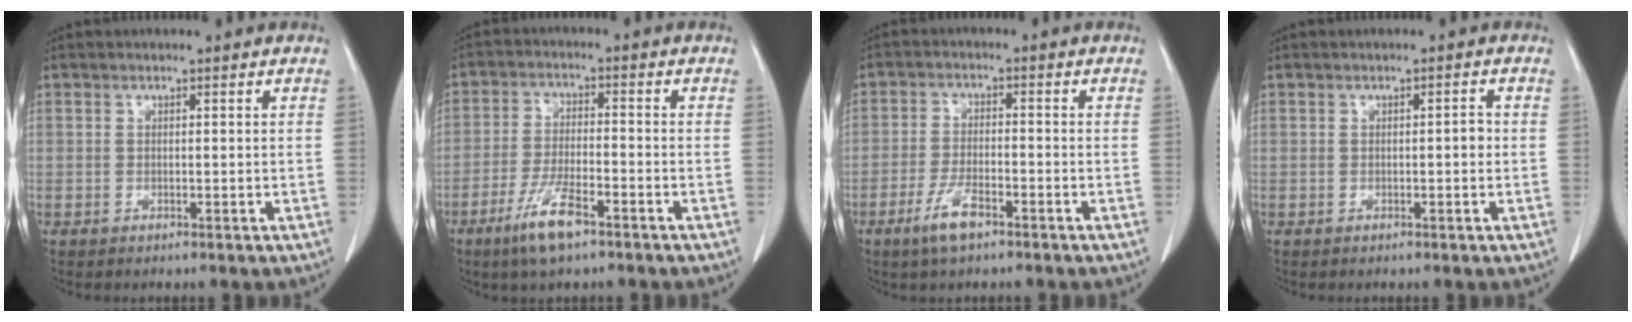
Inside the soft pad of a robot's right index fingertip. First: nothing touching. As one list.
[{"total": 7.5, "force": [-4.7, 1.4, 5.7], "torque": [-0.113, -0.011, -0.081]}, {"total": 5.1, "force": [-3.2, 1.2, 3.8], "torque": [-0.080, -0.004, -0.055]}, {"total": 1.2, "force": [-0.2, 0.3, 1.1], "torque": [-0.014, 0.002, -0.002]}]